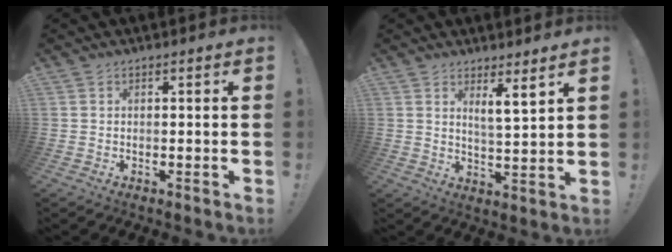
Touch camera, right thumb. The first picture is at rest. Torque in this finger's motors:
{"motor_torque": [0.07, 0.07, 0.40, -0.42, 0.05]}